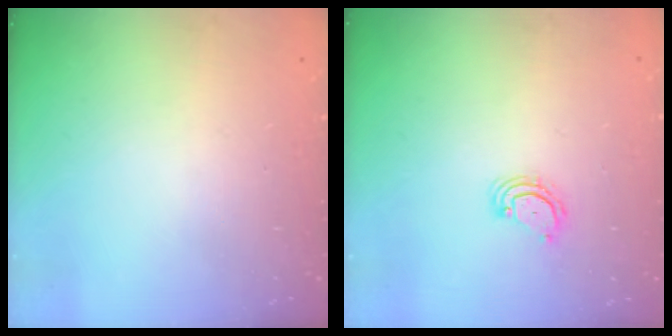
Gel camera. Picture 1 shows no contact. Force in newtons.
{"total": 3.8, "press": 3.8, "slide": 0.3}